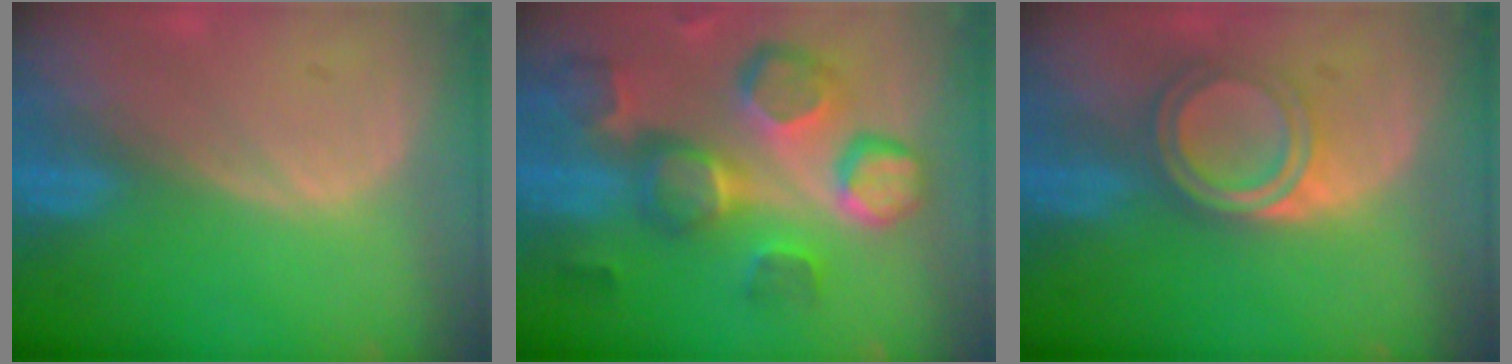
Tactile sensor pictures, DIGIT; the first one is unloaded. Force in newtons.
{"total": 12.8, "press": 11.2, "slide": 6.2}
{"total": 5.3, "press": 4.9, "slide": 2.0}